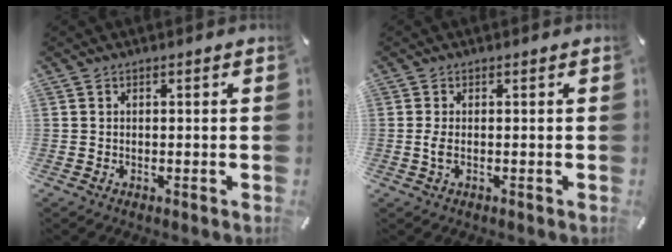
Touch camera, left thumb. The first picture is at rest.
{"total": 2.1, "force": [-0.2, 0.7, 2.0], "torque": [-0.045, -0.003, -0.006]}